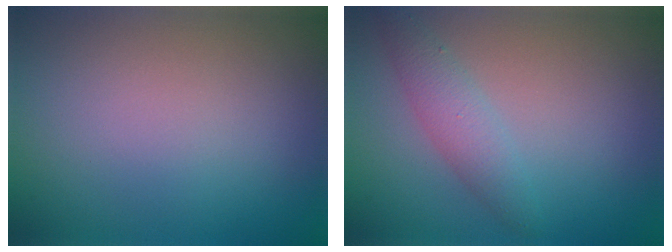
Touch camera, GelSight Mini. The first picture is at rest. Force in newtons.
{"total": 2.4, "press": 2.4, "slide": 0.1}